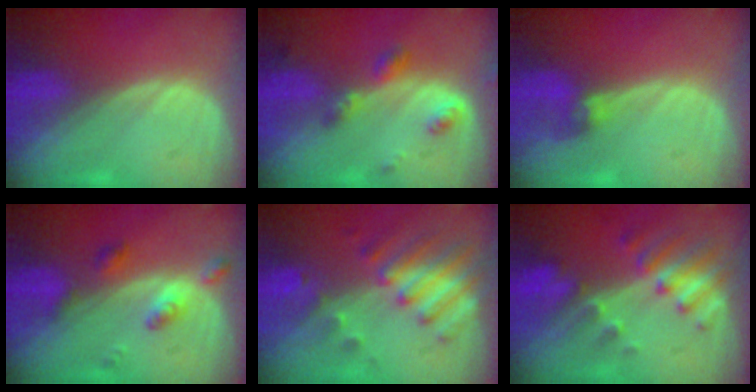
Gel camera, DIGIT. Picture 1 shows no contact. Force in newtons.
{"total": 4.5, "press": 4.0, "slide": 2.0}
{"total": 2.8, "press": 2.6, "slide": 1.0}
{"total": 4.2, "press": 4.2, "slide": 0.2}
{"total": 8.1, "press": 7.2, "slide": 3.8}
{"total": 7.9, "press": 7.0, "slide": 3.7}